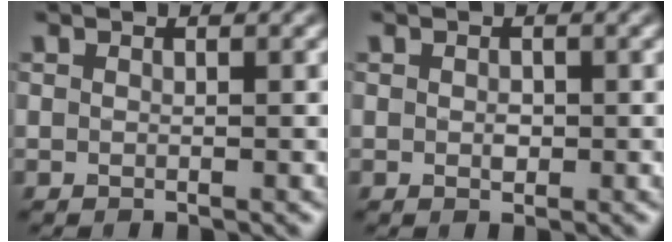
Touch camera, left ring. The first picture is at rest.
{"total": 0.9, "force": [-0.1, 0.6, 0.7], "torque": [-0.010, -0.003, -0.001]}